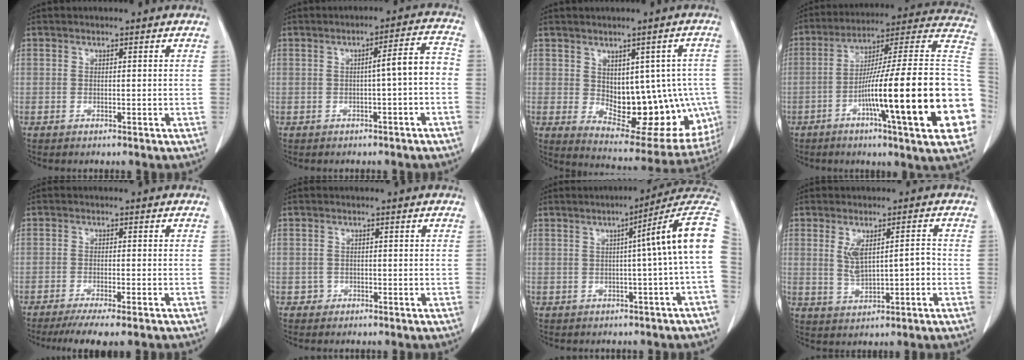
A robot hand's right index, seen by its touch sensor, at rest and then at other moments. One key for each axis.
{"total": 5.0, "fx": -1.0, "fy": 0.3, "fz": 4.9, "tx": -0.064, "ty": 0.021, "tz": -0.014}
{"total": 17.2, "fx": -1.4, "fy": 8.8, "fz": 14.7, "tx": -0.158, "ty": 0.010, "tz": 0.011}
{"total": 29.1, "fx": -6.5, "fy": 1.4, "fz": 28.3, "tx": -0.320, "ty": 0.004, "tz": -0.111}
{"total": 8.2, "fx": -6.7, "fy": 0.6, "fz": 4.8, "tx": -0.061, "ty": -0.014, "tz": -0.100}
{"total": 1.1, "fx": -0.4, "fy": 1.0, "fz": -0.2, "tx": 0.004, "ty": 0.006, "tz": -0.009}
{"total": 9.9, "fx": 0.9, "fy": -1.4, "fz": 9.7, "tx": -0.110, "ty": 0.029, "tz": 0.002}
{"total": 5.5, "fx": 0.2, "fy": 1.8, "fz": 5.2, "tx": -0.094, "ty": 0.009, "tz": 0.016}